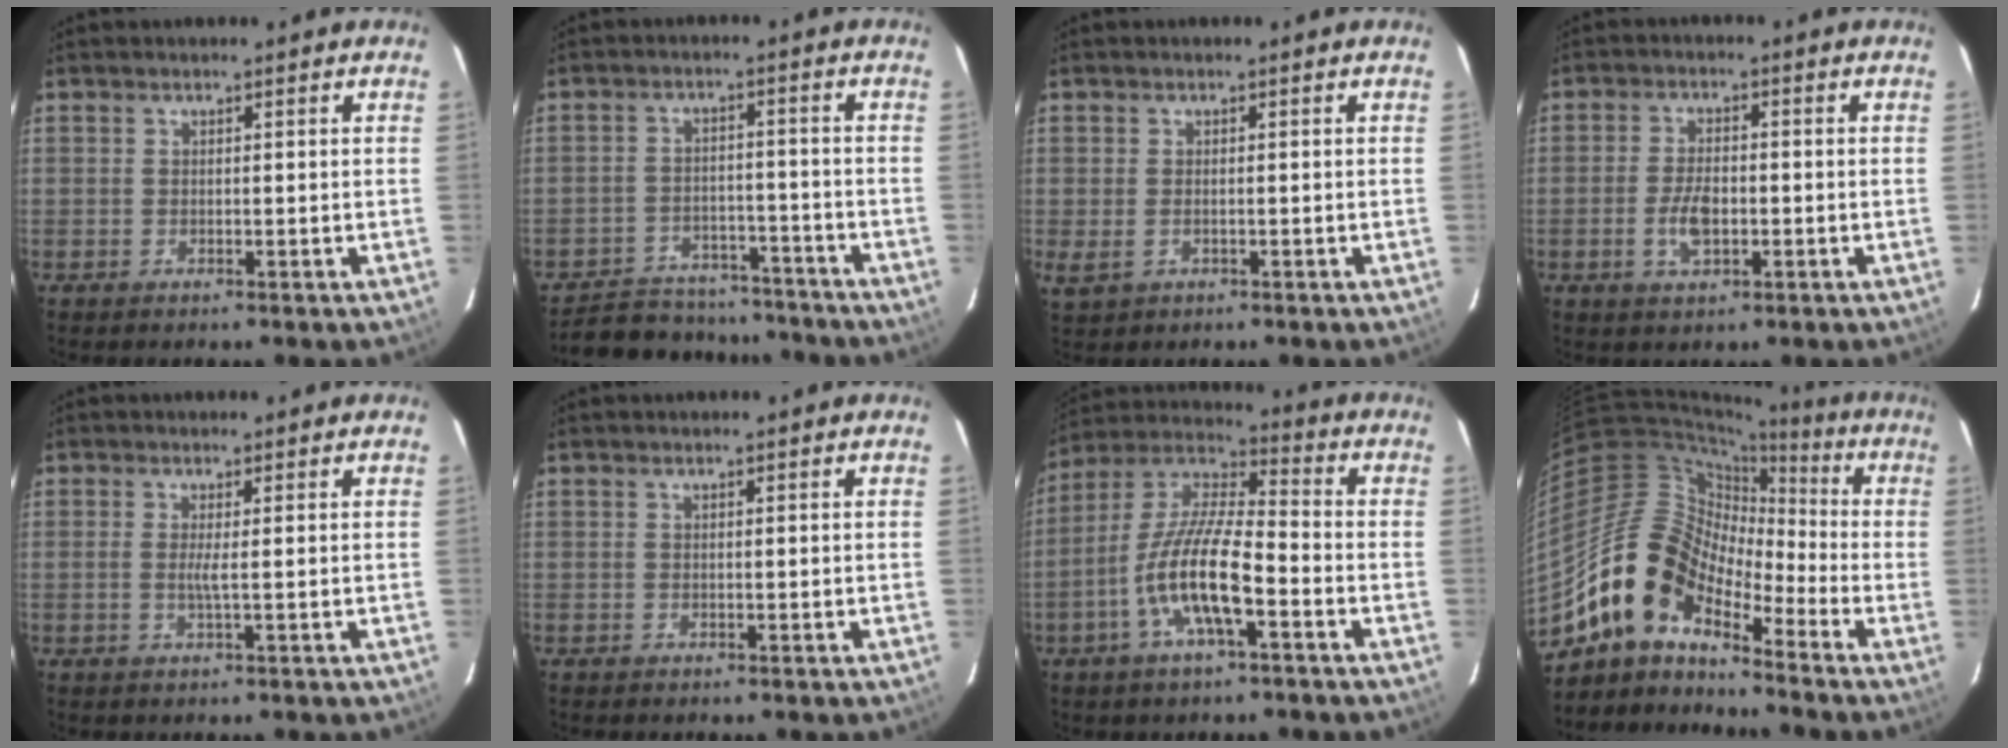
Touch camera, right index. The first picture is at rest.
{"total": 18.4, "force": [-16.0, 7.0, 6.0], "torque": [-0.142, 0.022, -0.209]}
{"total": 2.9, "force": [-0.8, 1.9, 2.1], "torque": [-0.042, -0.007, -0.010]}
{"total": 5.6, "force": [-1.6, 2.8, 4.6], "torque": [-0.093, 0.000, -0.027]}
{"total": 1.6, "force": [0.0, -0.4, 1.6], "torque": [-0.031, -0.004, -0.002]}
{"total": 0.0}
{"total": 14.0, "force": [-5.7, 3.6, 12.3], "torque": [-0.249, -0.006, -0.111]}
{"total": 13.7, "force": [-10.2, 6.0, 6.8], "torque": [-0.115, 0.018, -0.210]}